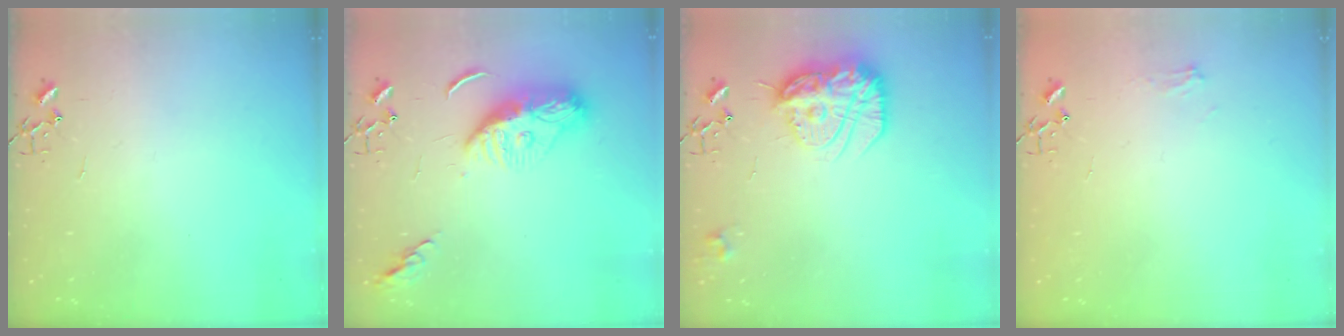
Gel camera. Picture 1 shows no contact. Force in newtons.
{"total": 11.6, "press": 11.6, "slide": 1.0}
{"total": 17.7, "press": 17.6, "slide": 1.8}
{"total": 5.3, "press": 5.3, "slide": 0.6}